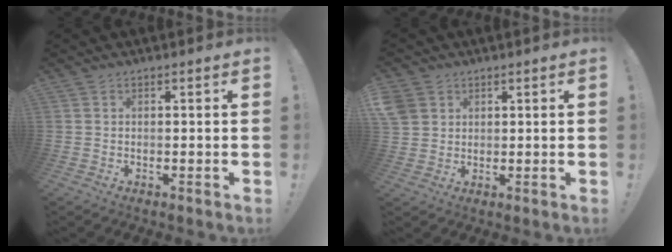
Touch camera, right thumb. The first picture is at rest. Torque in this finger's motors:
{"motor_torque": [0.95, 0.94, 0.53, 0.19, 0.05]}